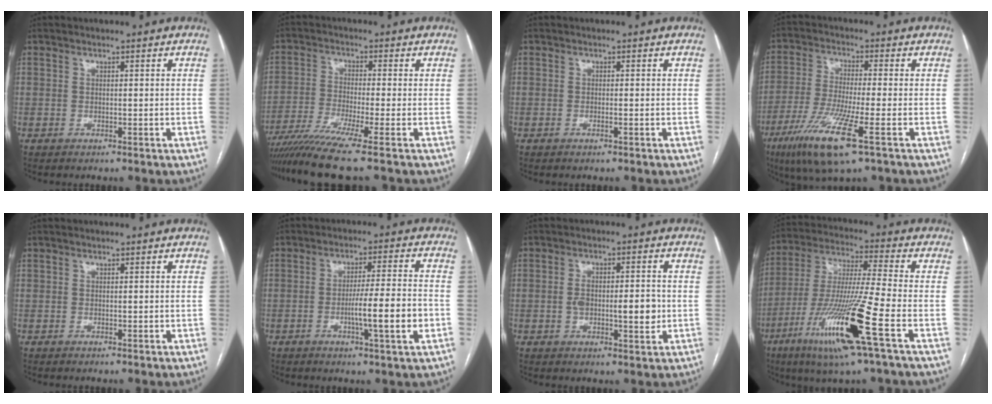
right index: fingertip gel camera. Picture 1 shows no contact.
{"total": 9.5, "force": [-7.3, -2.1, 5.7], "torque": [-0.095, -0.030, -0.125]}
{"total": 0.6, "force": [-0.3, 0.0, 0.5], "torque": [-0.011, 0.000, -0.004]}
{"total": 12.4, "force": [-6.1, 0.6, 10.8], "torque": [-0.223, -0.031, -0.109]}
{"total": 0.5, "force": [0.1, 0.3, 0.4], "torque": [-0.008, 0.000, 0.004]}
{"total": 9.5, "force": [-2.5, -0.2, 9.1], "torque": [-0.147, -0.003, -0.042]}
{"total": 7.4, "force": [-0.8, 2.6, 6.9], "torque": [-0.115, 0.004, -0.011]}
{"total": 18.2, "force": [-7.7, -0.4, 16.4], "torque": [-0.350, -0.034, -0.147]}